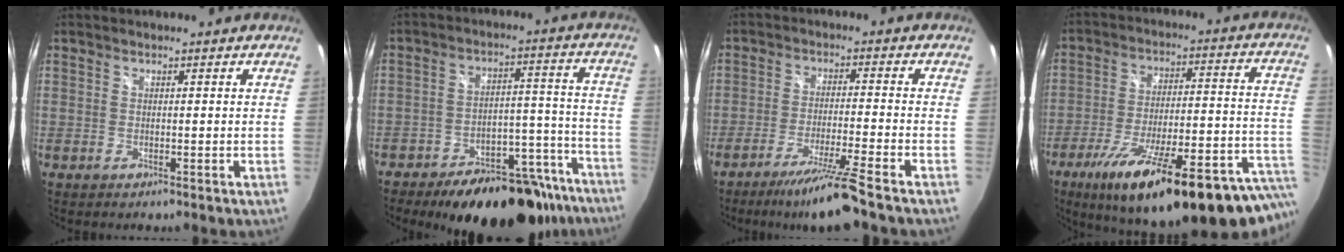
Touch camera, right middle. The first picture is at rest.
{"total": 23.7, "force": [-19.0, 9.5, 10.5], "torque": [-0.149, 0.039, -0.236]}
{"total": 9.4, "force": [-7.5, -1.6, 5.5], "torque": [-0.114, -0.017, -0.127]}
{"total": 31.6, "force": [-22.2, 6.2, 21.7], "torque": [-0.302, -0.049, -0.308]}